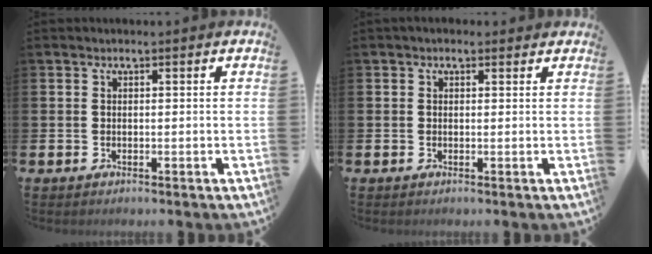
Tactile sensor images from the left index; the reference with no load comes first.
{"total": 0.8, "force": [0.4, 0.6, 0.3], "torque": [0.003, 0.006, 0.004]}